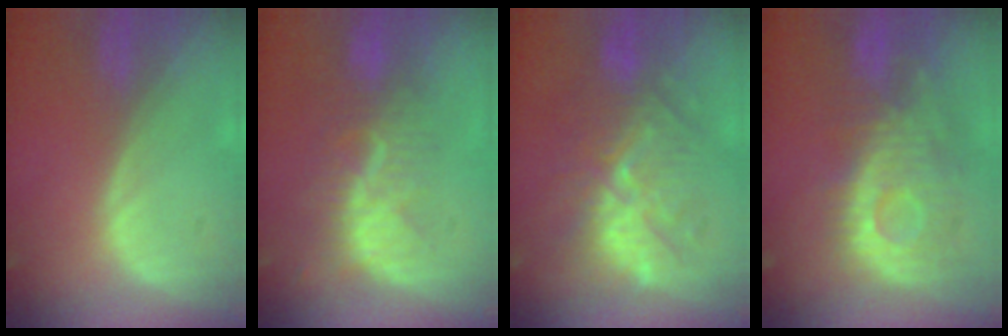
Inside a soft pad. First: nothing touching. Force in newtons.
{"total": 8.1, "press": 7.4, "slide": 3.5}
{"total": 9.8, "press": 9.7, "slide": 1.0}
{"total": 10.6, "press": 9.9, "slide": 3.9}